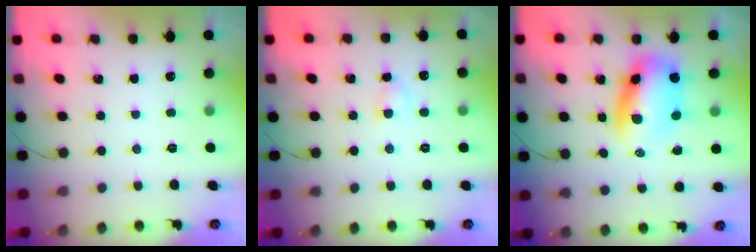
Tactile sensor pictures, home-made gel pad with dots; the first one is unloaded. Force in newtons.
{"total": 3.4, "press": 3.2, "slide": 1.1}
{"total": 8.6, "press": 8.3, "slide": 2.3}